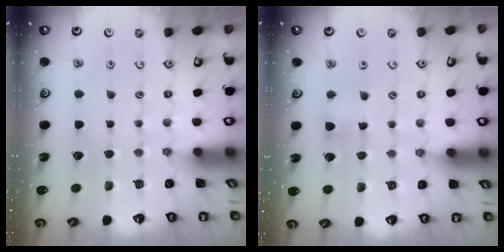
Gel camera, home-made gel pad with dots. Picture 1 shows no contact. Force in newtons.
{"total": 4.7, "press": 4.6, "slide": 0.7}